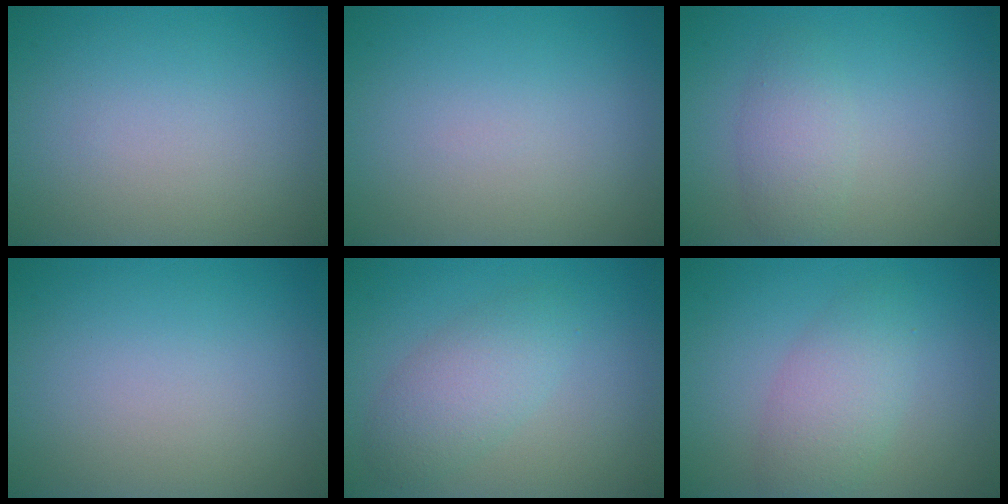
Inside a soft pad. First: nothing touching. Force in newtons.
{"total": 0.0}
{"total": 2.4, "press": 2.4, "slide": 0.0}
{"total": 0.0}
{"total": 3.5, "press": 3.5, "slide": 0.1}
{"total": 3.4, "press": 3.3, "slide": 0.1}